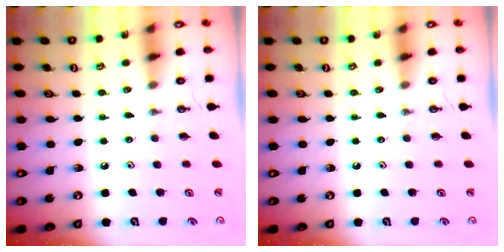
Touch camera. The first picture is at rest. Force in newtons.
{"total": 0.0}